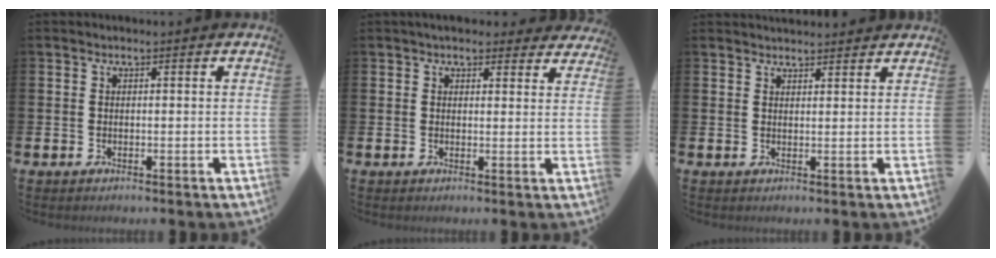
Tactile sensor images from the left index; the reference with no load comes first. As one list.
[{"total": 3.5, "force": [3.2, 1.3, 0.6], "torque": [-0.006, -0.011, 0.056]}, {"total": 2.3, "force": [2.3, 0.4, 0.0], "torque": [0.000, -0.009, 0.041]}]